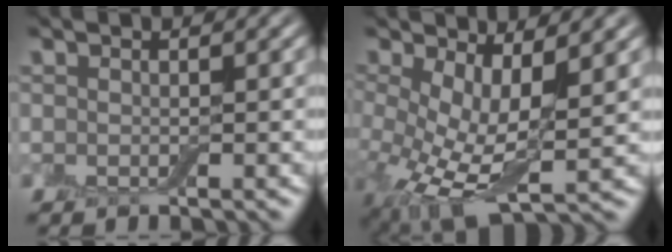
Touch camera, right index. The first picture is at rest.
{"total": 7.7, "force": [0.2, 3.3, 6.9], "torque": [-0.138, -0.015, 0.009]}